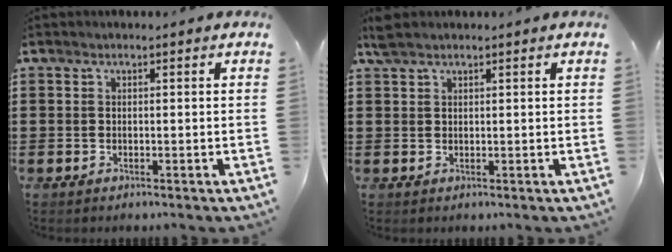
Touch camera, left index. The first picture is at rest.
{"total": 1.7, "force": [1.4, 0.5, 0.9], "torque": [-0.021, 0.002, 0.027]}